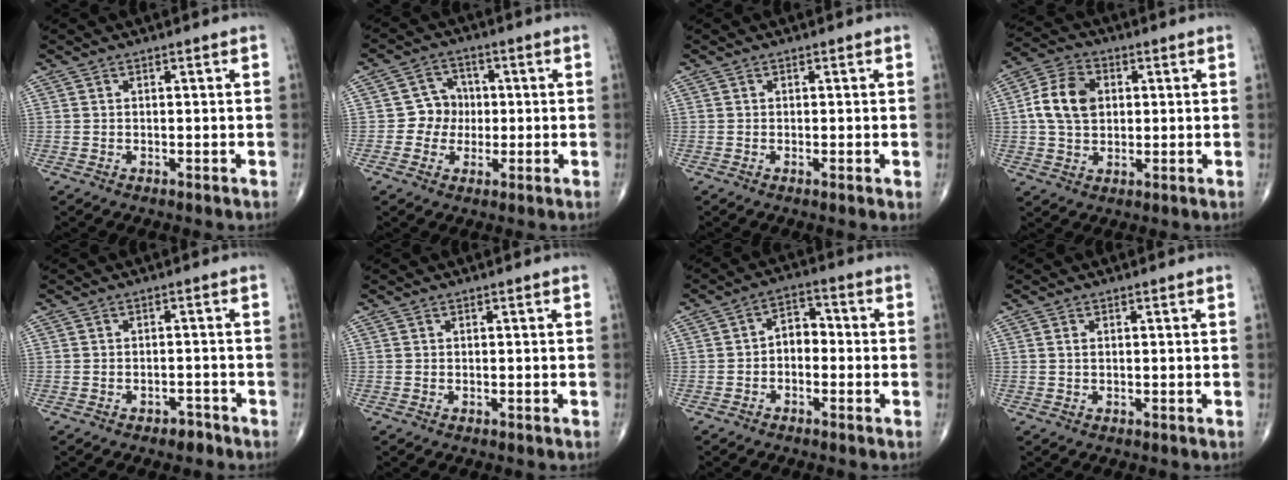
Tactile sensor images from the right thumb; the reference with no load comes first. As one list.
[{"total": 5.6, "force": [-0.4, 5.3, 1.8], "torque": [0.010, 0.014, -0.015]}, {"total": 0.9, "force": [-0.1, 0.2, 0.9], "torque": [-0.019, -0.003, -0.003]}, {"total": 9.9, "force": [1.3, 7.1, 6.7], "torque": [-0.115, 0.011, 0.019]}, {"total": 2.1, "force": [-1.6, 1.2, 0.7], "torque": [-0.006, 0.014, -0.021]}, {"total": 0.0}, {"total": 4.9, "force": [-1.0, 3.4, 3.4], "torque": [-0.031, 0.025, -0.032]}, {"total": 0.7, "force": [0.2, 0.4, 0.6], "torque": [-0.015, 0.002, 0.005]}]